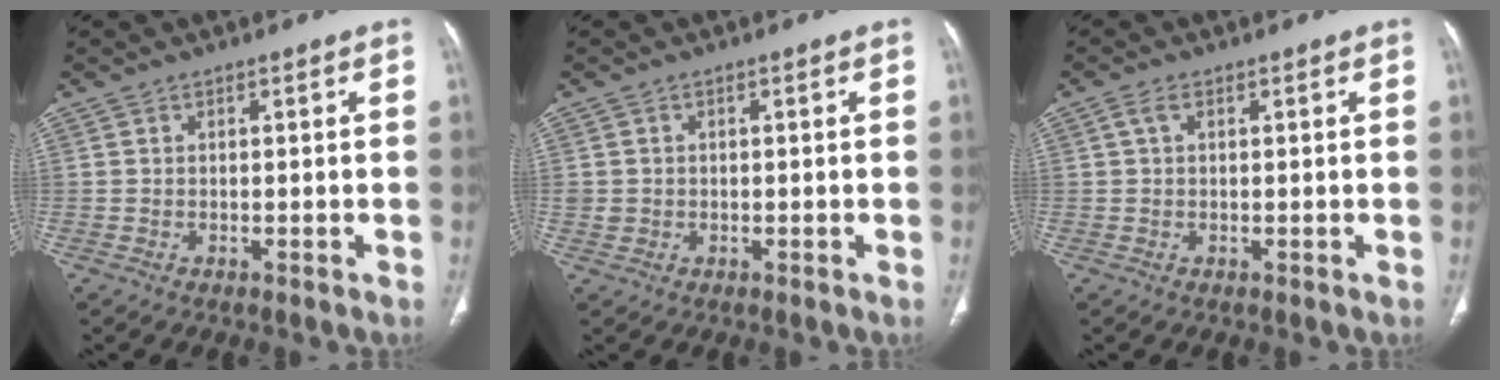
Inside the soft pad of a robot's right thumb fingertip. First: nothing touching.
{"total": 1.7, "force": [0.1, 1.6, 0.6], "torque": [-0.004, 0.002, 0.007]}
{"total": 1.7, "force": [0.6, 1.0, 1.3], "torque": [-0.030, 0.010, 0.014]}